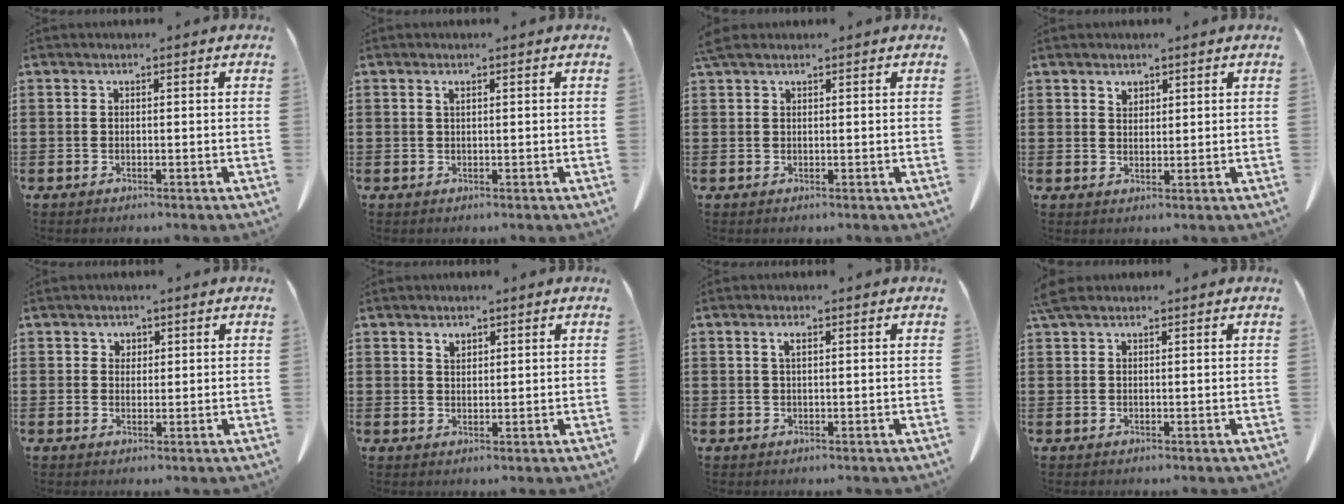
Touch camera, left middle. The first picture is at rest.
{"total": 0.7, "force": [0.4, 0.2, 0.6], "torque": [-0.013, 0.002, 0.007]}
{"total": 1.4, "force": [1.1, 0.3, 0.7], "torque": [-0.019, 0.001, 0.022]}
{"total": 1.7, "force": [1.4, 0.8, 0.4], "torque": [-0.002, -0.003, 0.026]}
{"total": 1.5, "force": [1.1, 1.0, 0.1], "torque": [0.002, -0.001, 0.021]}
{"total": 1.5, "force": [1.3, 0.7, 0.5], "torque": [-0.005, -0.003, 0.023]}
{"total": 1.4, "force": [0.6, 0.4, 1.3], "torque": [-0.026, 0.003, 0.009]}
{"total": 1.9, "force": [1.5, 0.5, 1.0], "torque": [-0.026, 0.003, 0.028]}